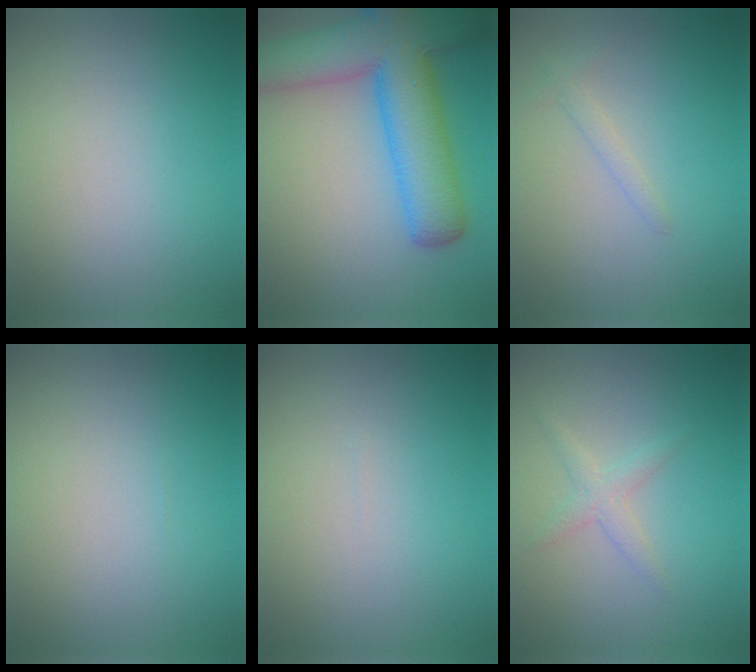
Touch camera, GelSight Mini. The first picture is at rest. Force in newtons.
{"total": 10.7, "press": 10.7, "slide": 0.6}
{"total": 1.1, "press": 1.1, "slide": 0.1}
{"total": 0.0}
{"total": 0.0}
{"total": 1.5, "press": 1.5, "slide": 0.1}